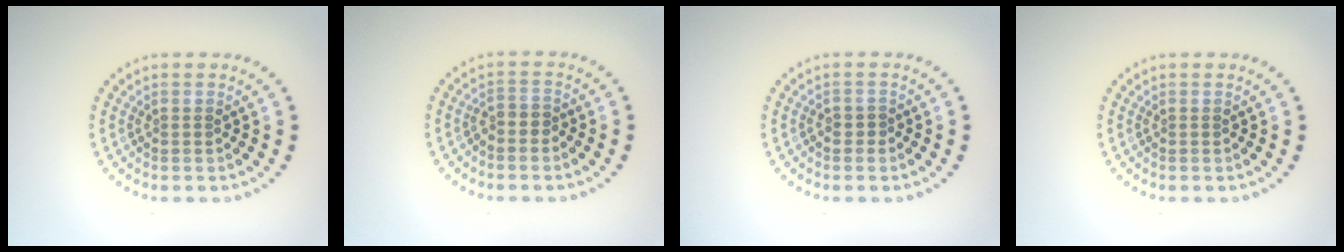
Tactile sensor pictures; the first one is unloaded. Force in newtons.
{"total": 1.1, "press": 0.8, "slide": 0.8}
{"total": 0.8, "press": 0.5, "slide": 0.6}
{"total": 0.0}